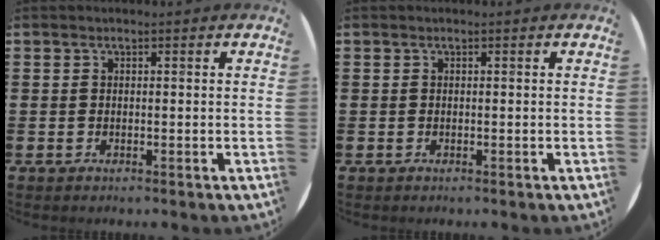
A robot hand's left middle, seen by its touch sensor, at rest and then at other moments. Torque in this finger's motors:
{"motor_torque": [0.17, -0.15, 0.00, -0.01]}